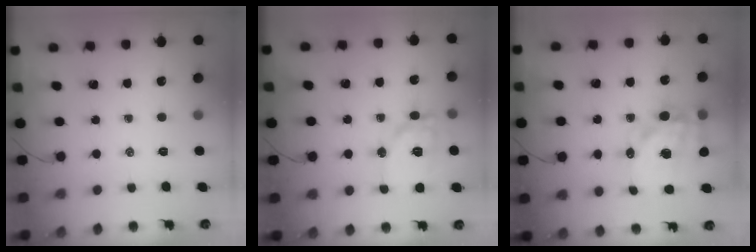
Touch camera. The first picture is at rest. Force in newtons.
{"total": 12.5, "press": 12.4, "slide": 1.2}
{"total": 16.6, "press": 16.1, "slide": 3.7}